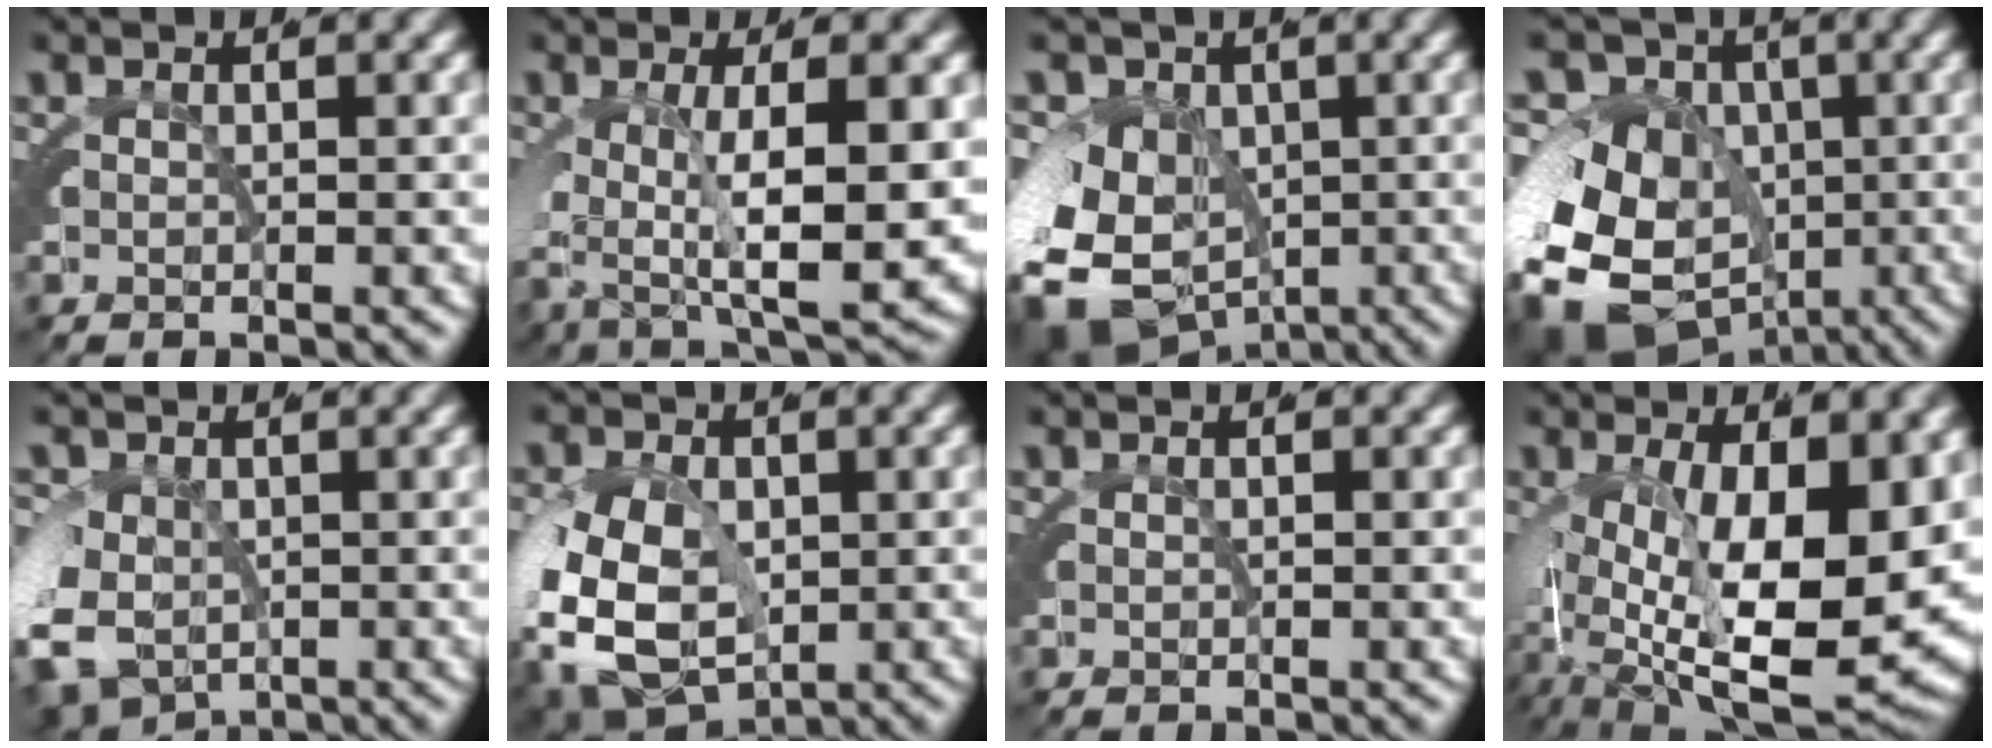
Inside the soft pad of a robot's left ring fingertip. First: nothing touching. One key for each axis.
{"total": 6.8, "fx": 0.3, "fy": 2.2, "fz": 6.4, "tx": -0.102, "ty": -0.008, "tz": 0.014}
{"total": 12.2, "fx": -3.9, "fy": 9.7, "fz": 6.3, "tx": -0.138, "ty": -0.063, "tz": -0.047}
{"total": 15.4, "fx": -5.2, "fy": 12.5, "fz": 7.3, "tx": -0.158, "ty": -0.078, "tz": -0.071}
{"total": 8.9, "fx": -3.6, "fy": 7.5, "fz": 3.1, "tx": -0.082, "ty": -0.047, "tz": -0.045}
{"total": 10.5, "fx": -3.6, "fy": 8.5, "fz": 5.2, "tx": -0.130, "ty": -0.054, "tz": -0.044}
{"total": 3.8, "fx": -0.6, "fy": -2.7, "fz": -2.6, "tx": 0.068, "ty": -0.001, "tz": -0.008}
{"total": 12.3, "fx": -3.3, "fy": 5.3, "fz": 10.6, "tx": -0.166, "ty": -0.057, "tz": -0.020}